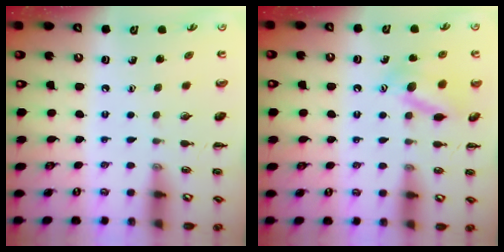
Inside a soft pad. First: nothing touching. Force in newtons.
{"total": 13.7, "press": 13.7, "slide": 1.0}